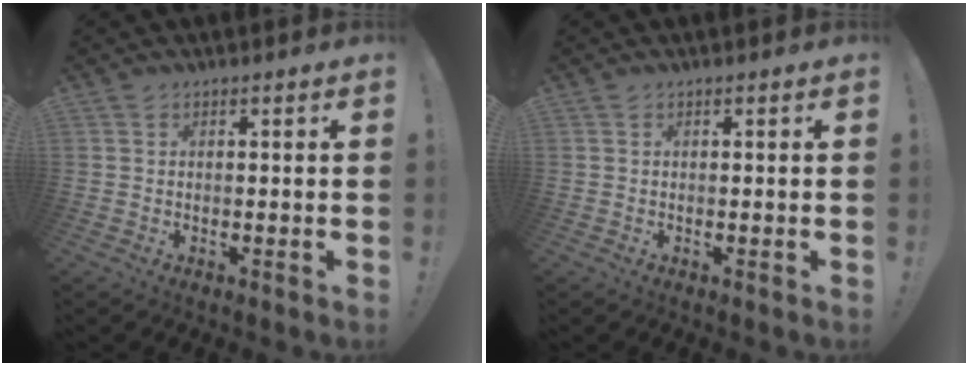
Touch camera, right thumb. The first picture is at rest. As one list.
[{"total": 0.0}]